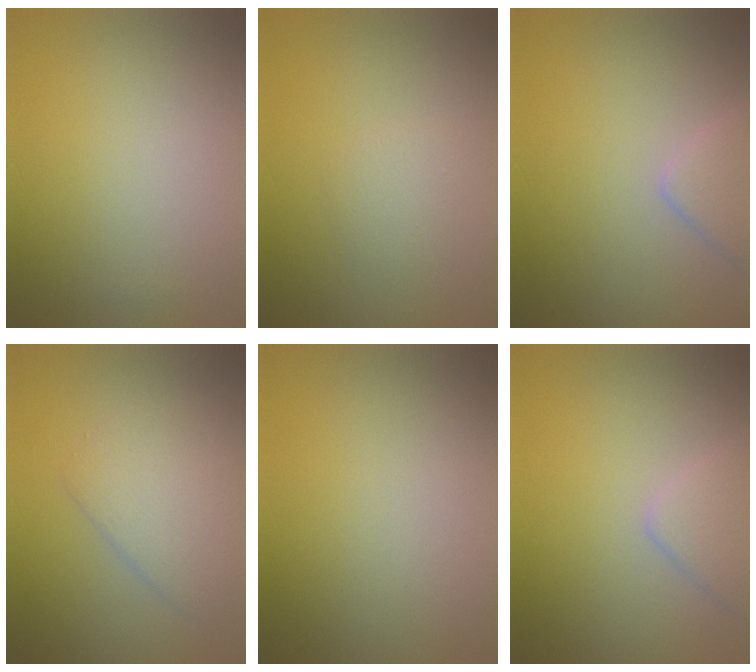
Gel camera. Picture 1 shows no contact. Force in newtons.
{"total": 1.0, "press": 1.0, "slide": 0.0}
{"total": 2.2, "press": 2.2, "slide": 0.2}
{"total": 3.0, "press": 3.0, "slide": 0.1}
{"total": 0.0}
{"total": 2.2, "press": 2.2, "slide": 0.1}